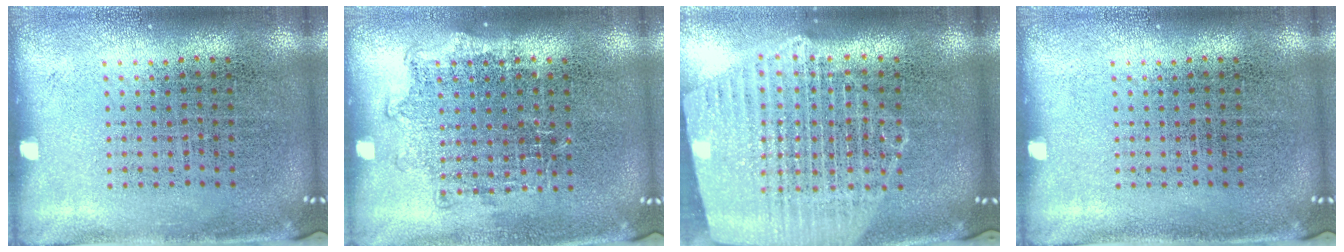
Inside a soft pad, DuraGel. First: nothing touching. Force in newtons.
{"total": 1.1, "press": 0.9, "slide": 0.5}
{"total": 2.1, "press": 1.9, "slide": 1.0}
{"total": 0.0}